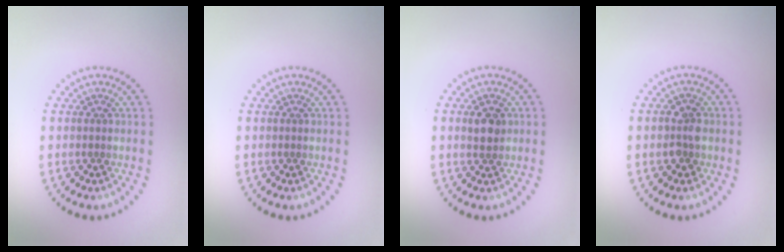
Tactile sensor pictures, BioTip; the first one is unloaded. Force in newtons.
{"total": 0.0}
{"total": 2.0, "press": 1.9, "slide": 0.4}
{"total": 1.7, "press": 1.7, "slide": 0.3}